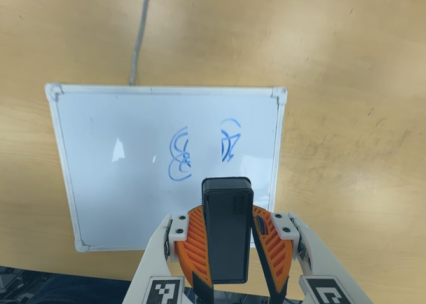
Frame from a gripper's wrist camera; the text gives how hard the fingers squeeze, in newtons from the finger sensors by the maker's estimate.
{"total": 8.1, "left": 7.6, "right": 8.7}